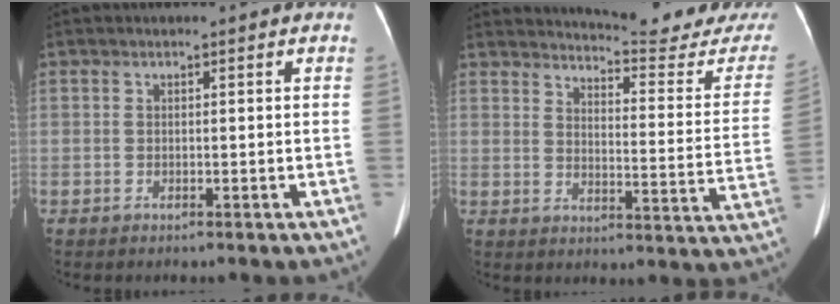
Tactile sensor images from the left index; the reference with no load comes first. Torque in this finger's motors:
{"motor_torque": [0.78, -1.36, 0.31, 0.06]}